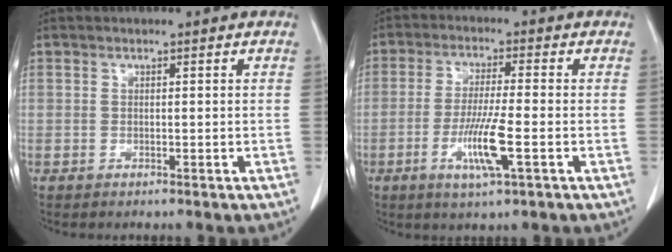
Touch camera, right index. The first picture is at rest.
{"total": 7.8, "force": [-2.6, 0.1, 7.3], "torque": [-0.141, -0.013, -0.048]}